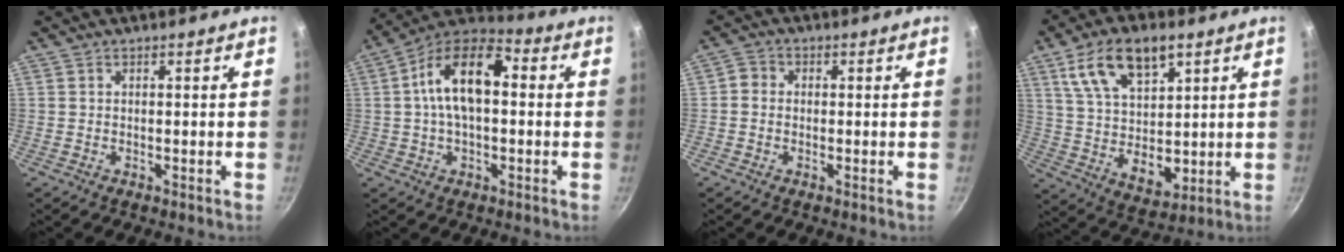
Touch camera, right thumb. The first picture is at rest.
{"total": 14.6, "force": [1.7, 8.0, 12.1], "torque": [-0.188, 0.034, 0.008]}
{"total": 2.4, "force": [-0.3, 2.2, 0.9], "torque": [-0.015, 0.003, -0.017]}
{"total": 17.2, "force": [7.9, 10.1, 11.5], "torque": [-0.165, -0.026, 0.154]}